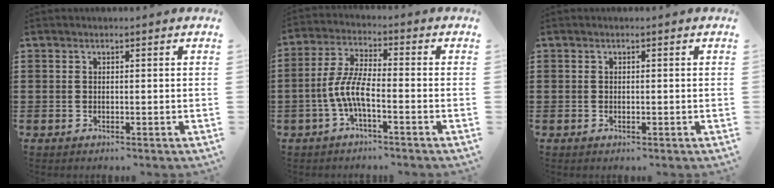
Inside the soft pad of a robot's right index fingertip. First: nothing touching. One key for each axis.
{"total": 6.4, "fx": -2.5, "fy": 1.5, "fz": 5.6, "tx": -0.146, "ty": -0.016, "tz": -0.057}
{"total": 0.0}